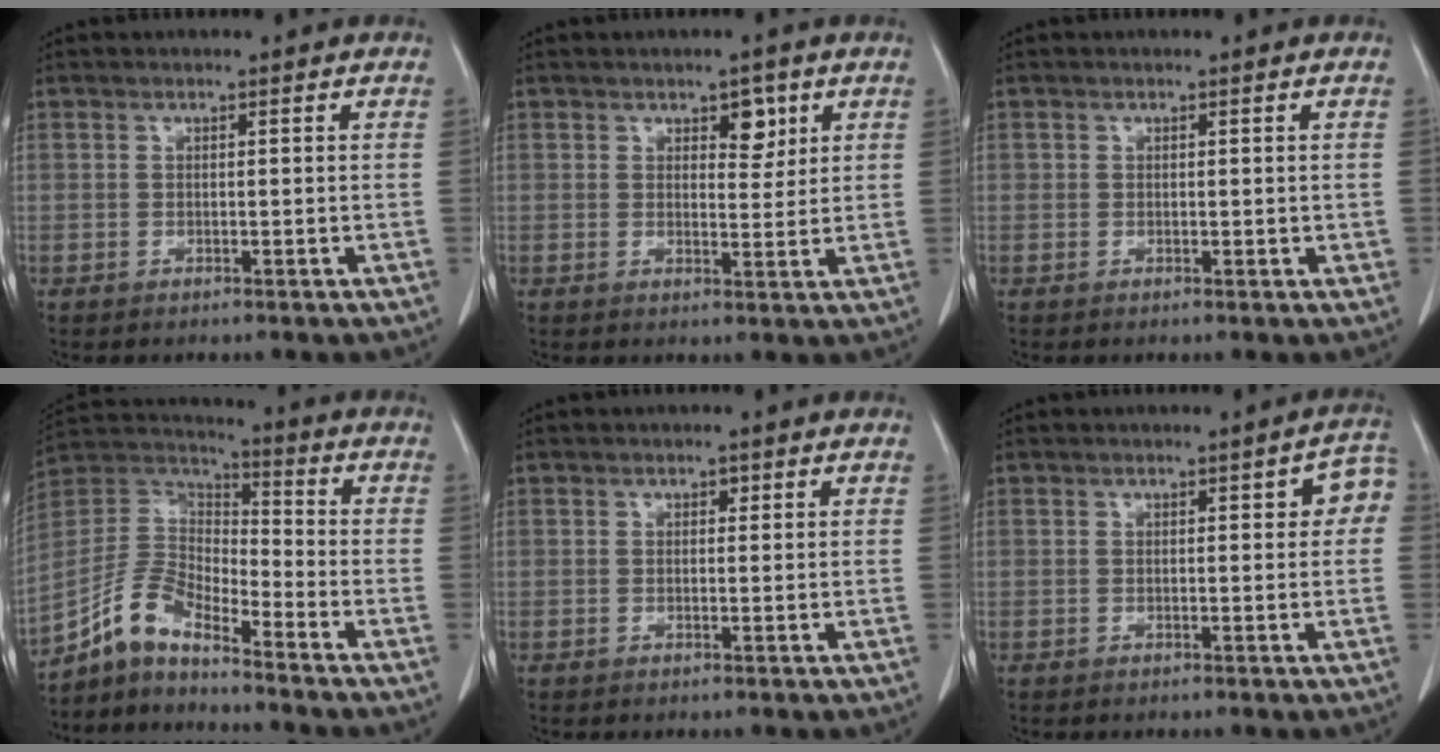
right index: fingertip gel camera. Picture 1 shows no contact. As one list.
[{"total": 3.5, "force": [1.8, 1.8, 2.4], "torque": [-0.028, -0.002, 0.027]}, {"total": 1.2, "force": [0.2, 1.0, 0.6], "torque": [-0.004, 0.000, 0.005]}, {"total": 9.3, "force": [-7.8, 2.4, 4.6], "torque": [-0.111, 0.024, -0.154]}, {"total": 0.7, "force": [0.3, 0.5, 0.4], "torque": [-0.004, 0.001, 0.003]}, {"total": 3.8, "force": [0.8, 1.3, 3.5], "torque": [-0.032, 0.013, 0.002]}]